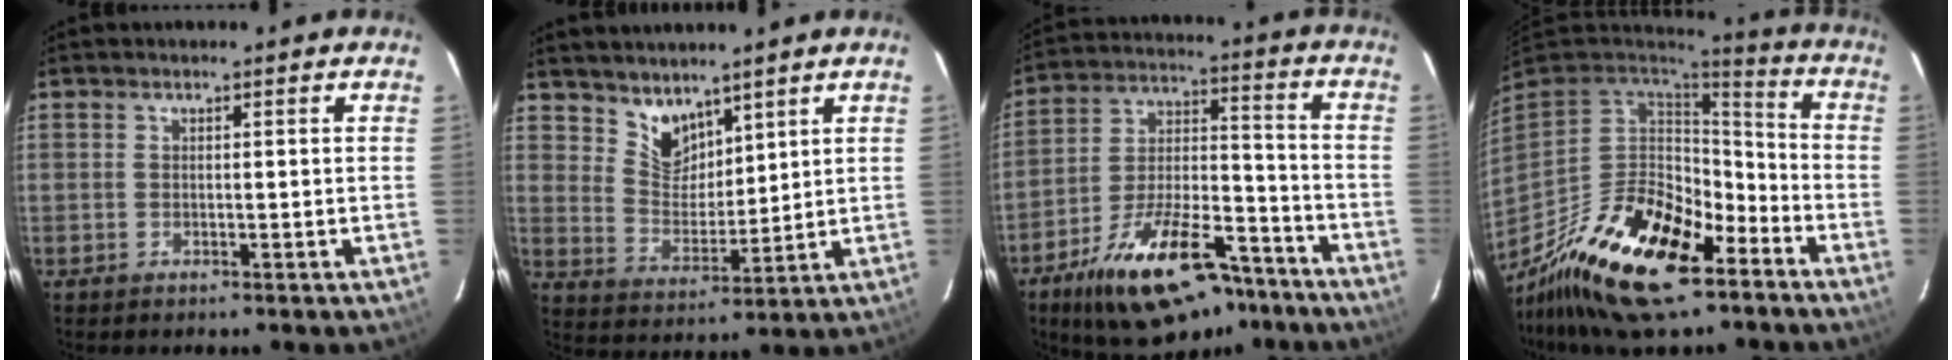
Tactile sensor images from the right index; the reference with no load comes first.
{"total": 7.1, "force": [5.6, 3.9, 2.0], "torque": [-0.025, 0.001, 0.114]}
{"total": 23.0, "force": [-15.5, 9.2, 14.3], "torque": [-0.249, 0.002, -0.238]}
{"total": 26.7, "force": [-15.8, 11.8, 18.0], "torque": [-0.364, -0.033, -0.264]}